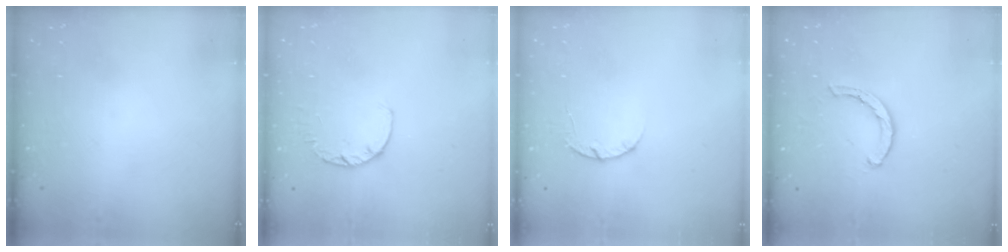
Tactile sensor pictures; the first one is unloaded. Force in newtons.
{"total": 2.8, "press": 2.7, "slide": 0.5}
{"total": 3.6, "press": 3.5, "slide": 0.5}
{"total": 2.1, "press": 2.1, "slide": 0.1}